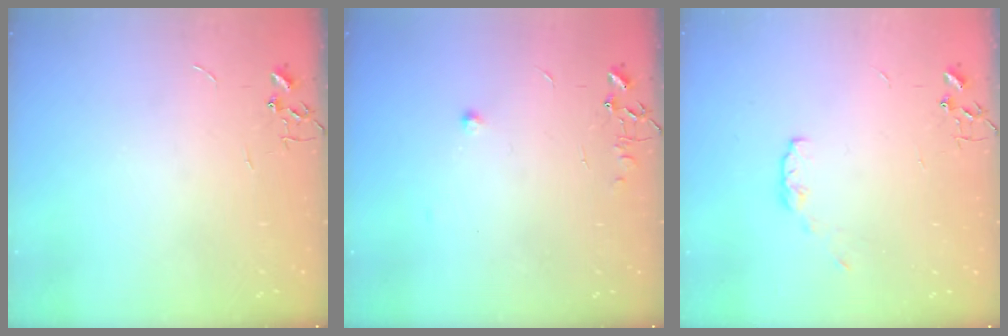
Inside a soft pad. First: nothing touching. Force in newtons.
{"total": 5.7, "press": 5.7, "slide": 0.7}
{"total": 5.3, "press": 5.2, "slide": 0.8}